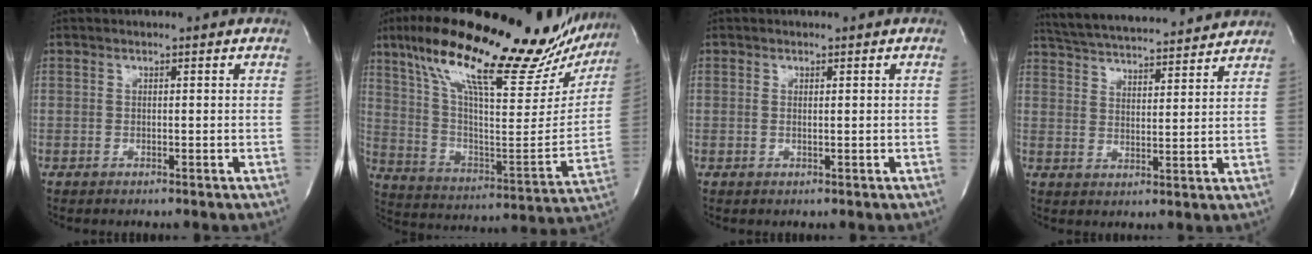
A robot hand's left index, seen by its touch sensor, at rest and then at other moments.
{"total": 31.0, "force": [23.9, 7.6, 18.1], "torque": [-0.302, 0.005, 0.342]}
{"total": 0.6, "force": [0.1, 0.0, 0.6], "torque": [-0.016, -0.002, 0.004]}
{"total": 18.4, "force": [17.2, 2.3, 6.1], "torque": [-0.109, 0.029, 0.250]}